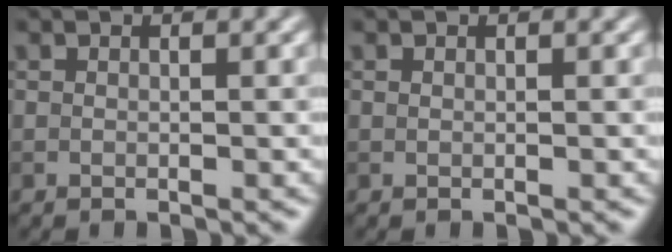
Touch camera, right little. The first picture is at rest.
{"total": 0.0}